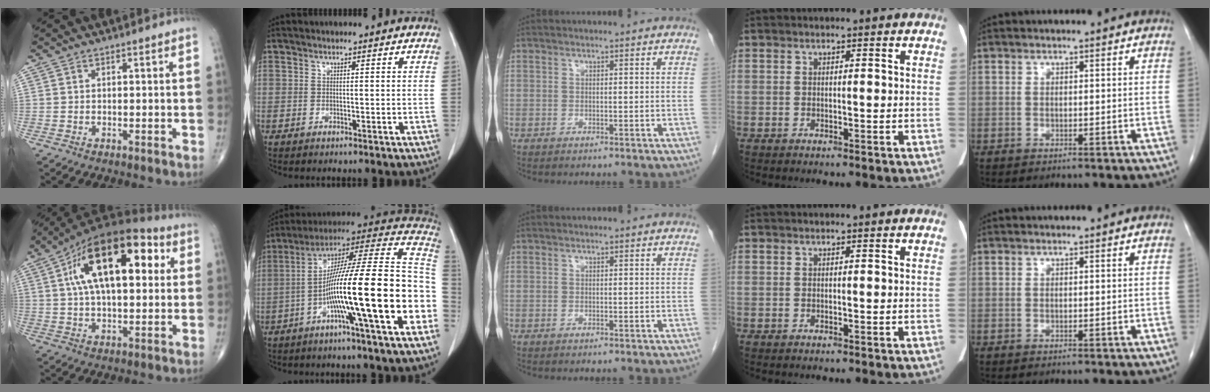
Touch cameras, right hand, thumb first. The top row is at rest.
{"thumb": {"total": 22.3, "force": [6.3, 10.7, 18.5], "torque": [-0.292, 0.021, 0.094]}, "index": {"total": 24.4, "force": [-6.5, 0.6, 23.5], "torque": [-0.311, 0.011, -0.117]}}